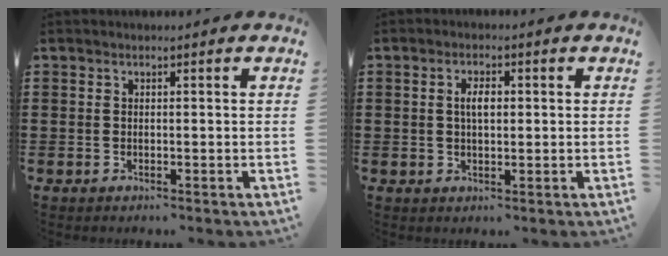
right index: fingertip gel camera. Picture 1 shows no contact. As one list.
[{"total": 3.0, "force": [0.4, 1.2, 2.7], "torque": [-0.054, 0.006, 0.005]}]